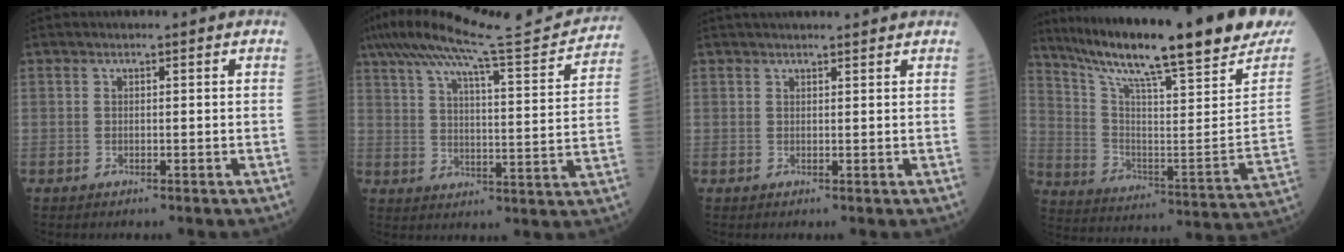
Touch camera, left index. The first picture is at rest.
{"total": 20.3, "force": [18.4, 0.5, 8.7], "torque": [-0.143, -0.006, 0.256]}
{"total": 6.8, "force": [6.3, 0.6, 2.4], "torque": [-0.027, 0.032, 0.077]}
{"total": 27.7, "force": [21.9, 1.6, 16.9], "torque": [-0.284, -0.053, 0.315]}